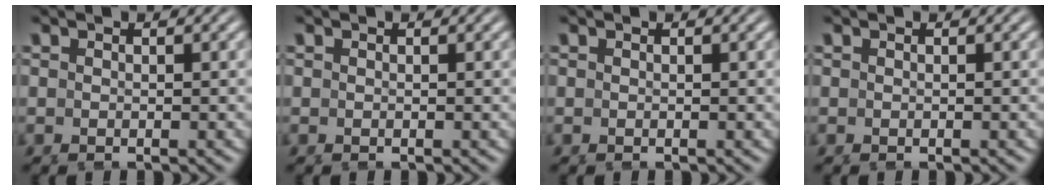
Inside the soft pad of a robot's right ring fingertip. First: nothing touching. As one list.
[{"total": 0.0}, {"total": 0.0}, {"total": 0.0}]